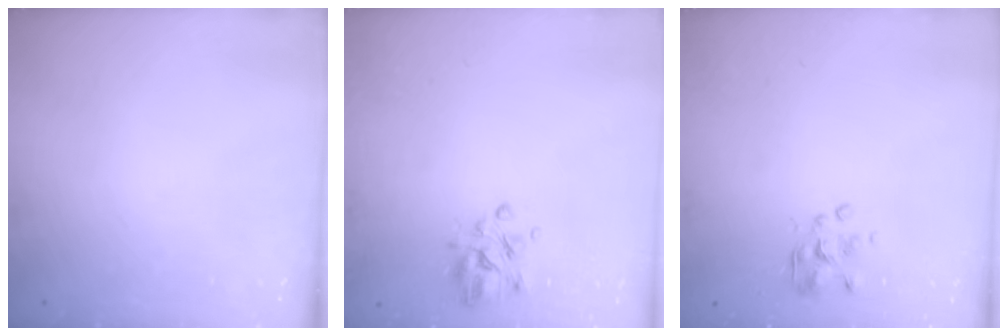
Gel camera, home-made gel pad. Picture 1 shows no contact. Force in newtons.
{"total": 5.1, "press": 4.8, "slide": 1.8}
{"total": 2.3, "press": 2.1, "slide": 0.8}